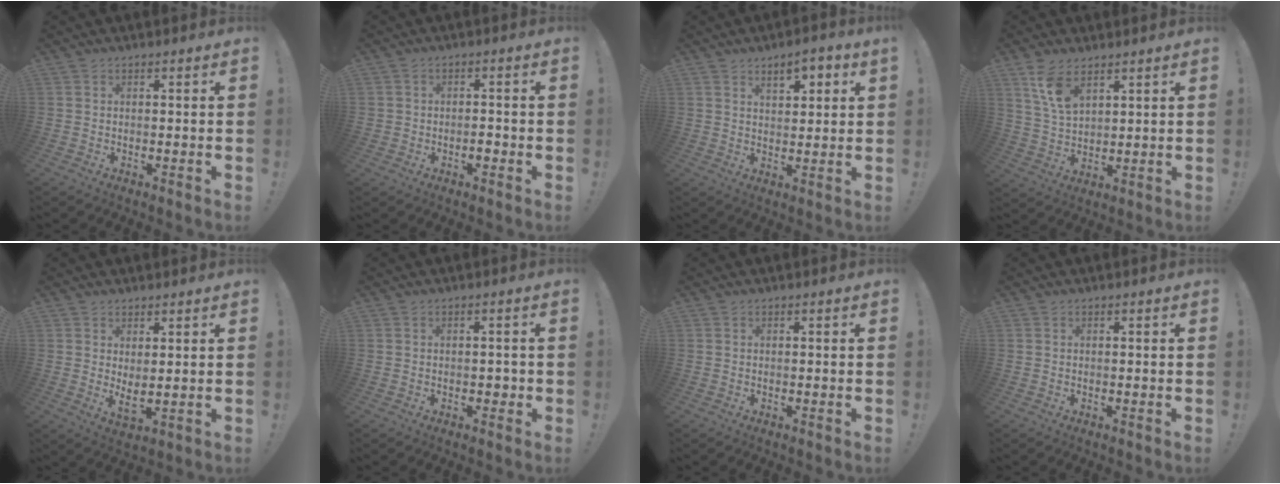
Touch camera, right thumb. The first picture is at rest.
{"total": 3.3, "force": [-1.3, 2.8, 1.2], "torque": [-0.011, 0.002, -0.024]}
{"total": 5.8, "force": [3.7, 2.1, 3.9], "torque": [-0.047, -0.020, 0.059]}
{"total": 8.1, "force": [5.0, 3.9, 5.2], "torque": [-0.086, -0.023, 0.092]}
{"total": 4.1, "force": [2.3, 1.5, 3.1], "torque": [-0.042, -0.018, 0.043]}
{"total": 2.0, "force": [-0.7, 1.5, 1.1], "torque": [-0.014, 0.005, -0.012]}
{"total": 0.0}
{"total": 0.0}